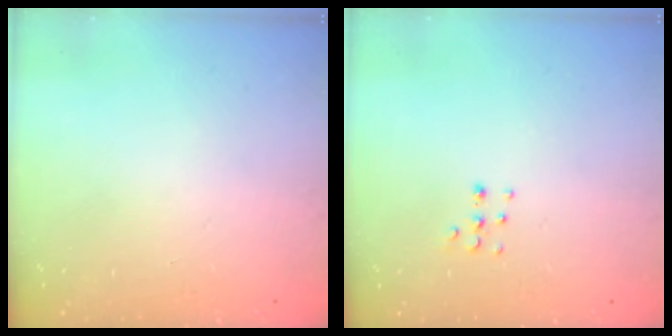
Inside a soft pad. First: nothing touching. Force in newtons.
{"total": 4.3, "press": 4.2, "slide": 1.1}